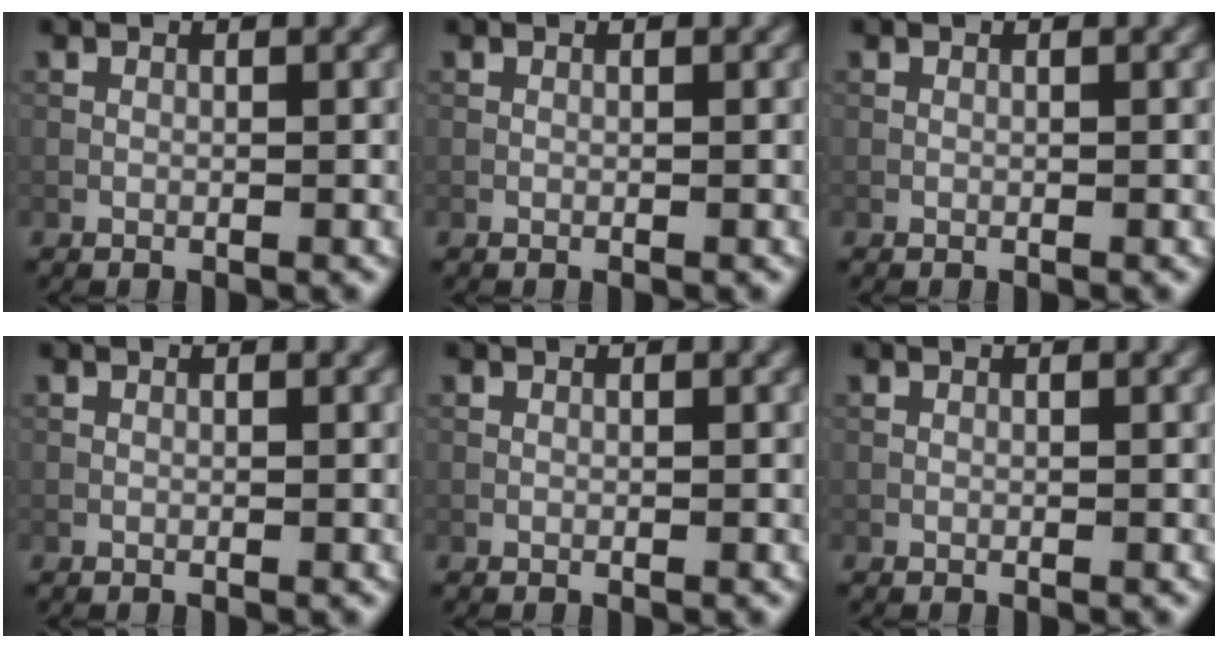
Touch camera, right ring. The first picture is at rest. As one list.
[{"total": 0.0}, {"total": 0.0}, {"total": 0.0}, {"total": 0.0}, {"total": 0.0}]